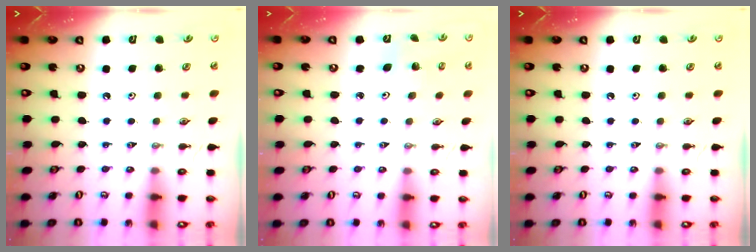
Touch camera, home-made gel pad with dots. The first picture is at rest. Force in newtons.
{"total": 1.9, "press": 1.9, "slide": 0.1}
{"total": 0.0}